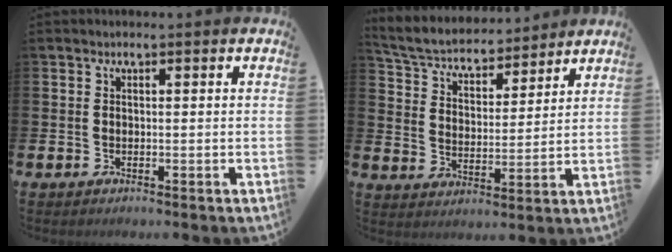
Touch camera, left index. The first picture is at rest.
{"total": 5.3, "force": [5.1, 1.3, 0.7], "torque": [-0.046, -0.041, 0.085]}